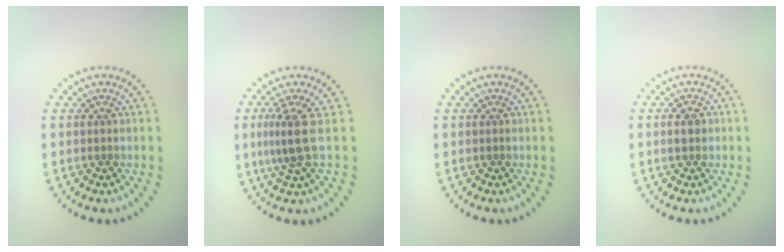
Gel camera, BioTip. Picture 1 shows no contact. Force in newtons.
{"total": 2.8, "press": 2.0, "slide": 2.0}
{"total": 0.0}
{"total": 1.4, "press": 1.4, "slide": 0.1}